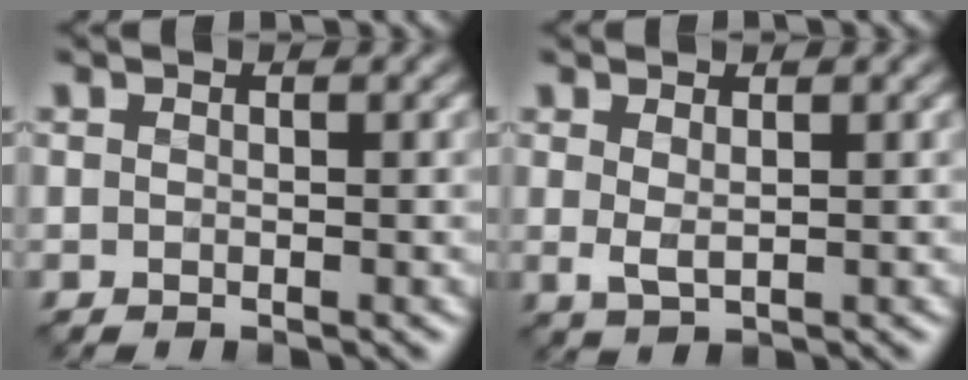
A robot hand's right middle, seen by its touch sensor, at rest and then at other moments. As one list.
[{"total": 1.4, "force": [0.6, 0.5, 1.2], "torque": [-0.027, 0.002, 0.012]}]